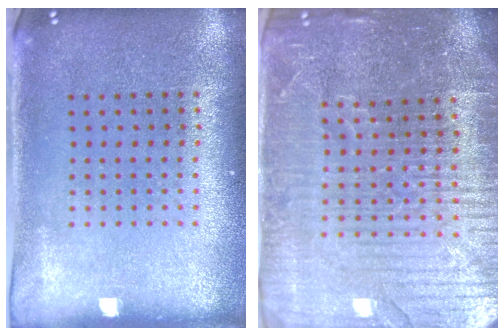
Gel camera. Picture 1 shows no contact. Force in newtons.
{"total": 5.1, "press": 4.6, "slide": 2.1}